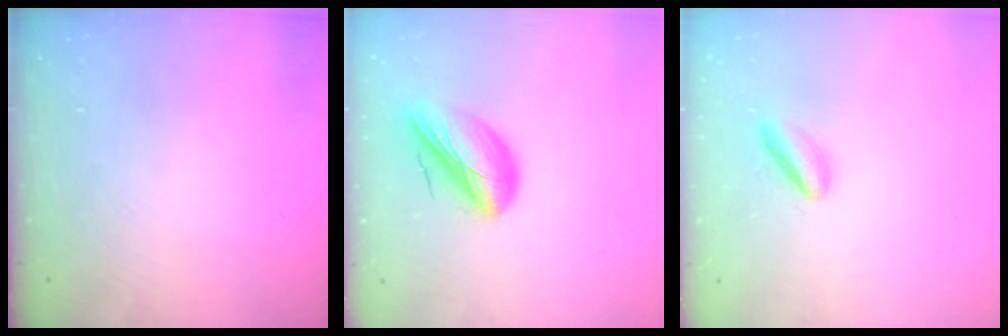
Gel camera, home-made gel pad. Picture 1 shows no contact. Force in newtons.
{"total": 12.8, "press": 12.4, "slide": 3.2}
{"total": 4.1, "press": 4.1, "slide": 0.3}